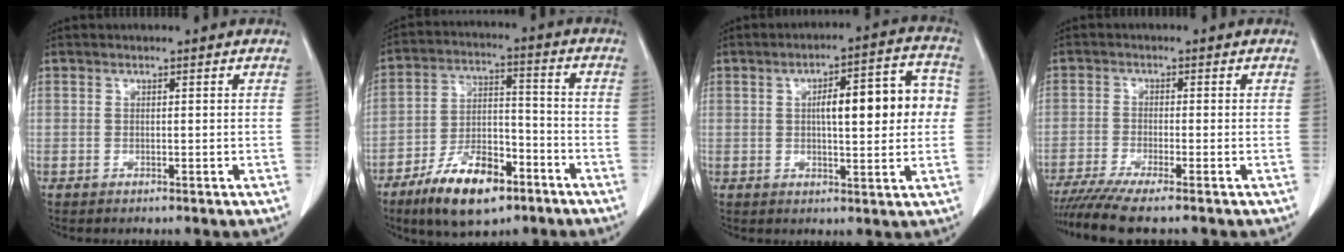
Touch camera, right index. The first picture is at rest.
{"total": 13.0, "force": [-8.1, 5.1, 8.8], "torque": [-0.158, 0.003, -0.139]}
{"total": 11.9, "force": [1.3, 3.0, 11.5], "torque": [-0.155, 0.036, 0.021]}
{"total": 7.0, "force": [-5.8, -0.8, 3.9], "torque": [-0.061, -0.016, -0.096]}